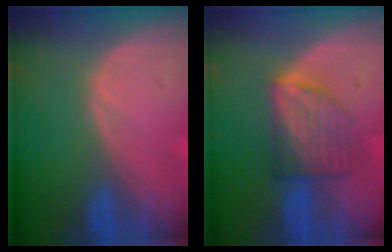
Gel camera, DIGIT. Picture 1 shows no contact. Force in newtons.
{"total": 6.1, "press": 5.9, "slide": 1.3}